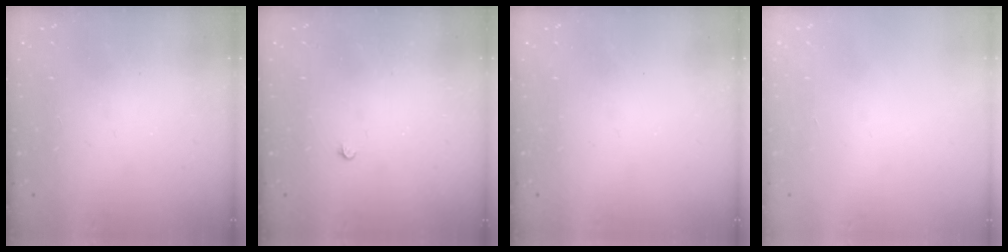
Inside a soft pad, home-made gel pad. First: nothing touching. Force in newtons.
{"total": 2.3, "press": 2.3, "slide": 0.4}
{"total": 0.0}
{"total": 0.0}